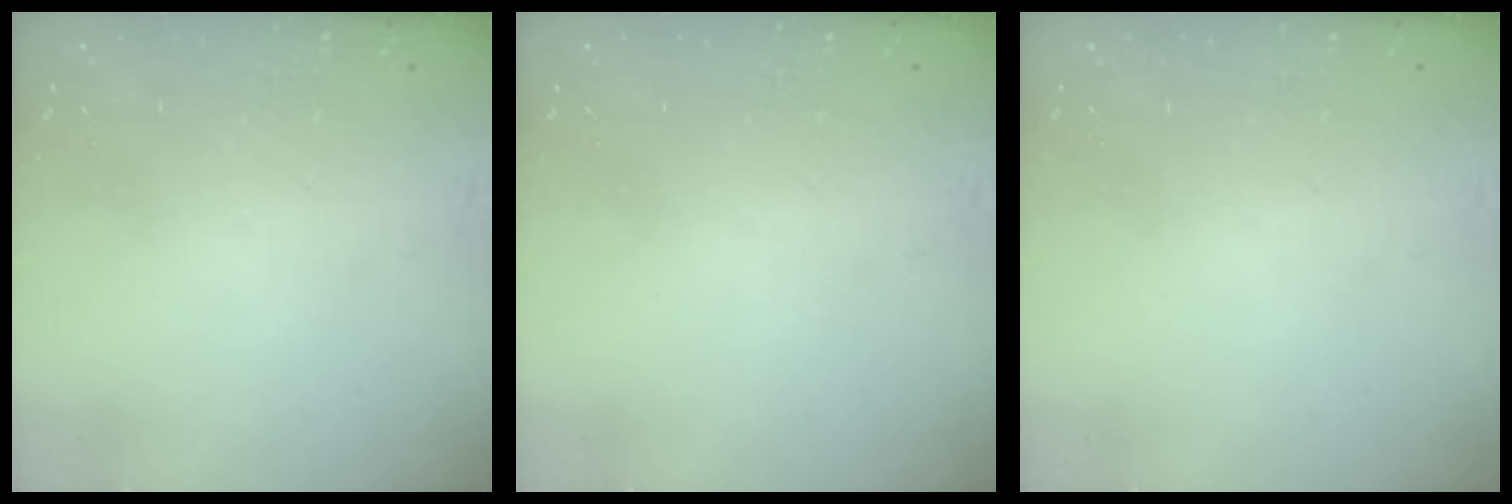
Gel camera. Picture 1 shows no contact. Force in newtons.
{"total": 0.0}
{"total": 0.0}